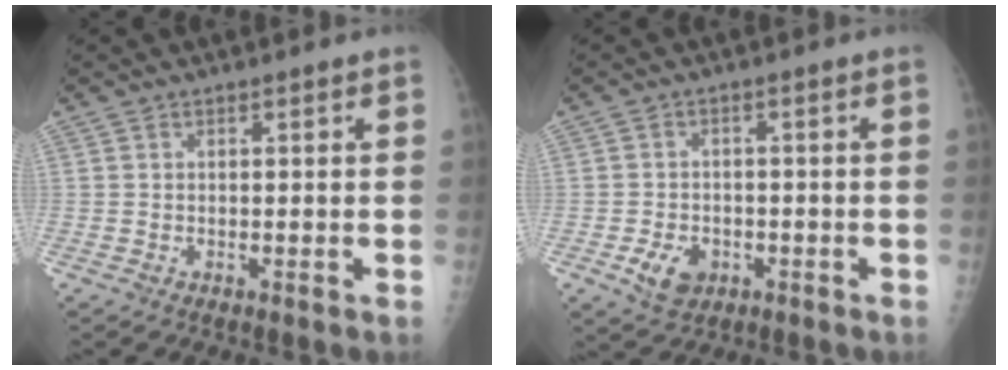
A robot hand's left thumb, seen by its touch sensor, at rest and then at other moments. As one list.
[{"total": 5.3, "force": [-2.1, 3.9, 2.9], "torque": [-0.041, 0.007, -0.026]}]